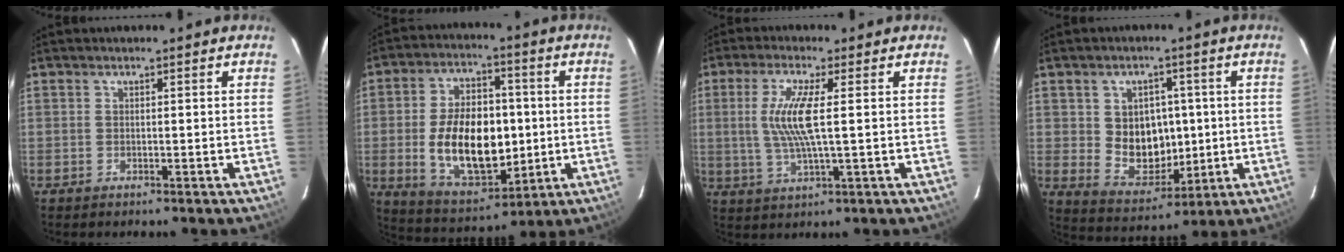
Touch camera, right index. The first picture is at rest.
{"total": 17.8, "force": [-1.6, 10.6, 14.3], "torque": [-0.272, 0.009, -0.003]}
{"total": 8.3, "force": [0.9, 0.7, 8.2], "torque": [-0.164, -0.005, 0.021]}
{"total": 10.2, "force": [0.4, 8.6, 5.5], "torque": [-0.107, 0.002, 0.030]}